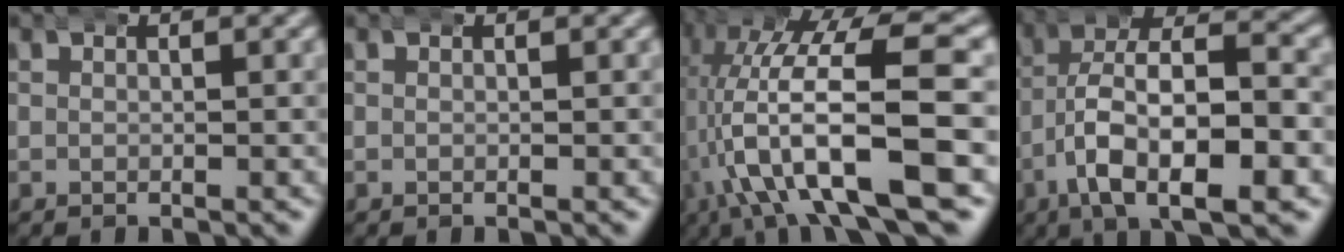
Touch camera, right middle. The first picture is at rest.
{"total": 0.0}
{"total": 11.5, "force": [-1.2, 4.7, 10.4], "torque": [-0.189, -0.007, -0.009]}
{"total": 9.5, "force": [-1.5, 4.9, 8.0], "torque": [-0.139, -0.020, -0.020]}